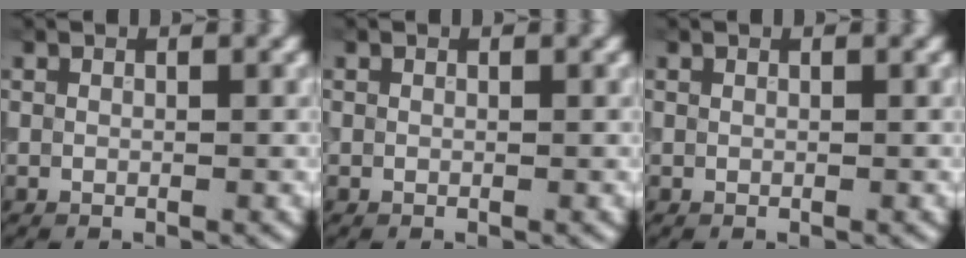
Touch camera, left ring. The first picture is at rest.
{"total": 0.0}
{"total": 0.0}